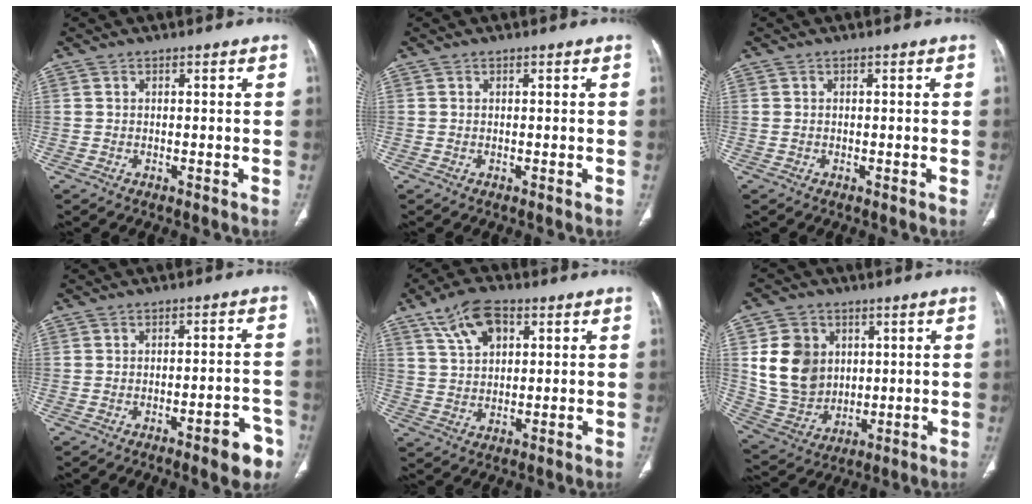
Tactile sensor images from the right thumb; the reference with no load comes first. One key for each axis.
{"total": 0.0}
{"total": 0.0}
{"total": 7.1, "fx": -4.1, "fy": 2.1, "fz": 5.4, "tx": -0.052, "ty": 0.027, "tz": -0.048}
{"total": 9.1, "fx": 4.5, "fy": 5.0, "fz": 6.1, "tx": -0.095, "ty": -0.004, "tz": 0.084}
{"total": 13.4, "fx": 3.2, "fy": 11.2, "fz": 6.8, "tx": -0.091, "ty": -0.011, "tz": 0.077}